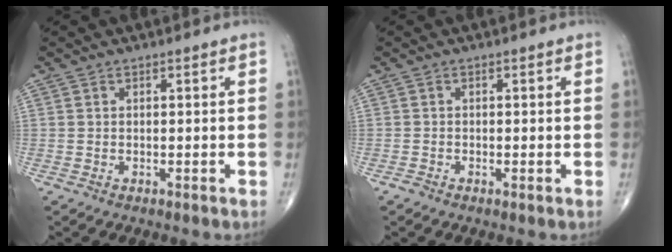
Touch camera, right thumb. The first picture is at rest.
{"total": 0.8, "force": [-0.5, 0.3, 0.5], "torque": [-0.009, -0.002, -0.014]}